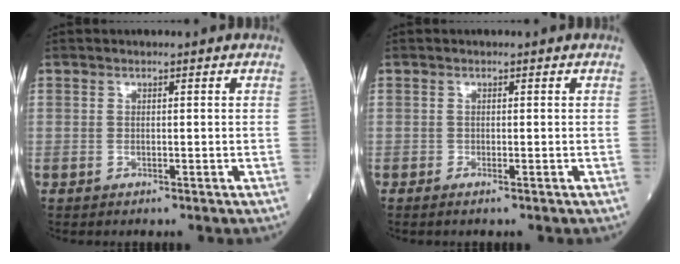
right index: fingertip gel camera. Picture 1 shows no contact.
{"total": 0.7, "force": [-0.1, 0.1, 0.7], "torque": [-0.015, -0.002, -0.001]}